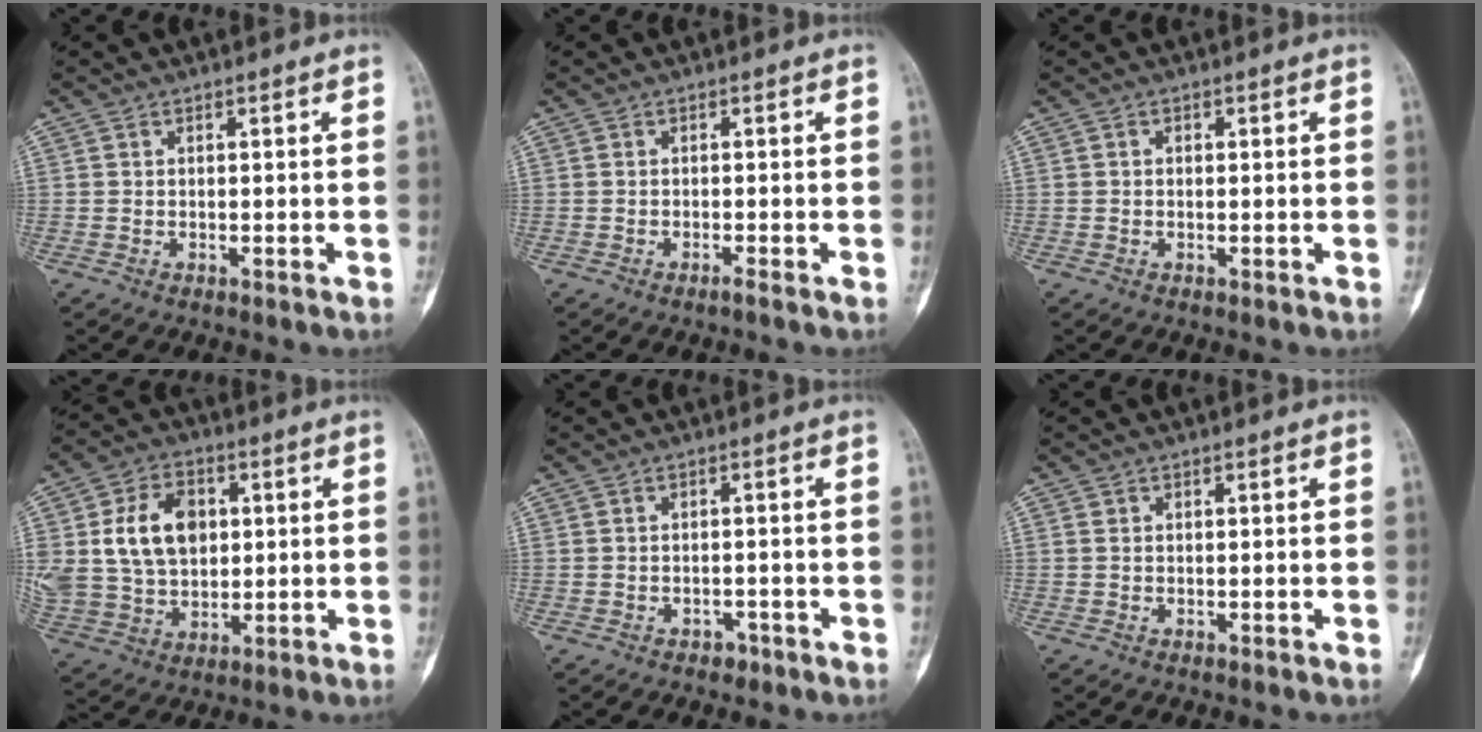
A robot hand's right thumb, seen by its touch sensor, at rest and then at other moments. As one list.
[{"total": 0.7, "force": [-0.5, -0.1, 0.4], "torque": [-0.010, -0.001, -0.011]}, {"total": 0.6, "force": [0.1, 0.5, 0.3], "torque": [0.000, 0.001, 0.000]}, {"total": 16.3, "force": [3.2, 11.9, 10.7], "torque": [-0.179, 0.002, 0.068]}, {"total": 1.7, "force": [-1.2, 1.1, 0.6], "torque": [-0.007, 0.008, -0.015]}, {"total": 0.5, "force": [0.2, 0.5, 0.1], "torque": [0.000, 0.002, 0.003]}]